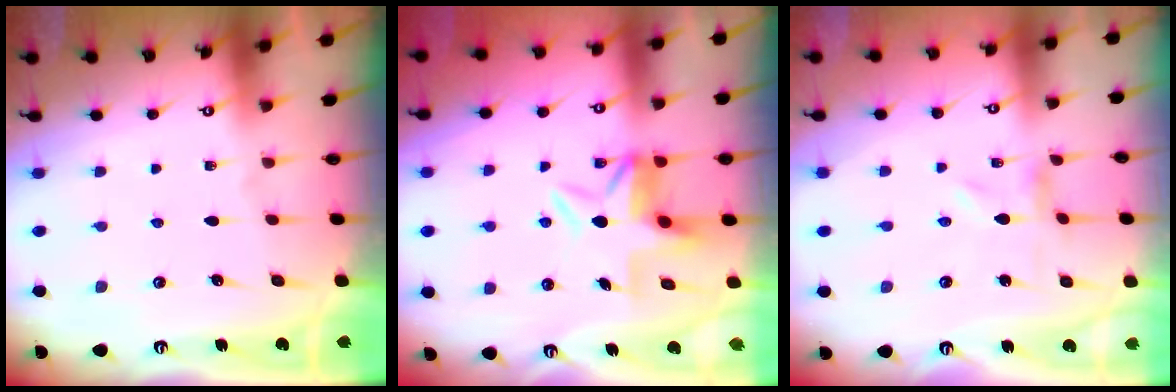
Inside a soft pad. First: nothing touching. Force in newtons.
{"total": 5.3, "press": 5.2, "slide": 0.7}
{"total": 0.0}